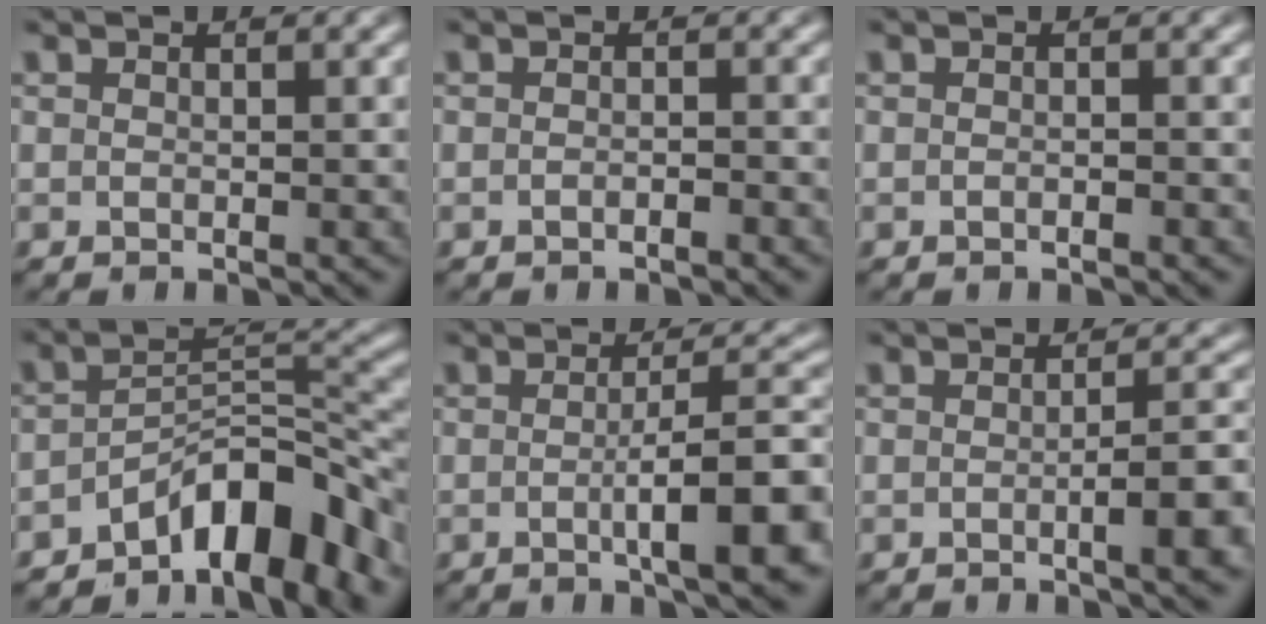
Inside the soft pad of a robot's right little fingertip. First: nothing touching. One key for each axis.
{"total": 0.8, "fx": -0.8, "fy": 0.0, "fz": 0.2, "tx": 0.001, "ty": 0.002, "tz": -0.016}
{"total": 0.5, "fx": -0.5, "fy": -0.1, "fz": 0.1, "tx": -0.002, "ty": -0.001, "tz": -0.009}
{"total": 8.3, "fx": -5.0, "fy": 3.3, "fz": 5.7, "tx": -0.077, "ty": -0.010, "tz": -0.073}
{"total": 6.3, "fx": -2.0, "fy": 1.2, "fz": 5.8, "tx": -0.069, "ty": 0.001, "tz": -0.030}
{"total": 3.5, "fx": -1.2, "fy": 0.6, "fz": 3.3, "tx": -0.035, "ty": 0.000, "tz": -0.021}